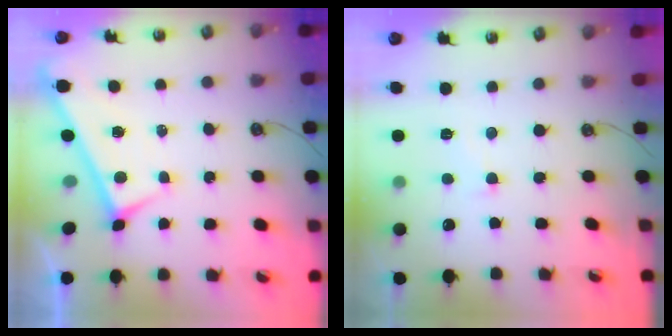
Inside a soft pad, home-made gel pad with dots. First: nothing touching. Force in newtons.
{"total": 2.7, "press": 2.6, "slide": 0.8}